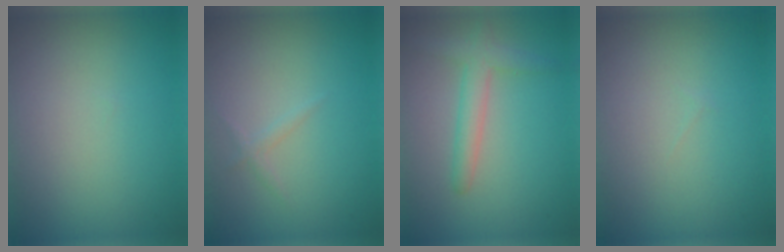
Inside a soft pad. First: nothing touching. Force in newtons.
{"total": 0.7, "press": 0.7, "slide": 0.0}
{"total": 2.7, "press": 2.7, "slide": 0.2}
{"total": 0.0}